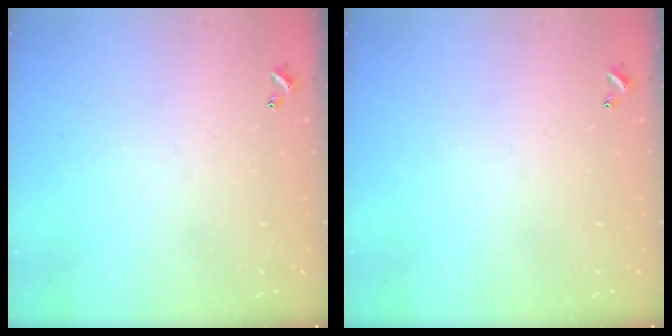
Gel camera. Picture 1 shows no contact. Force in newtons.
{"total": 0.0}